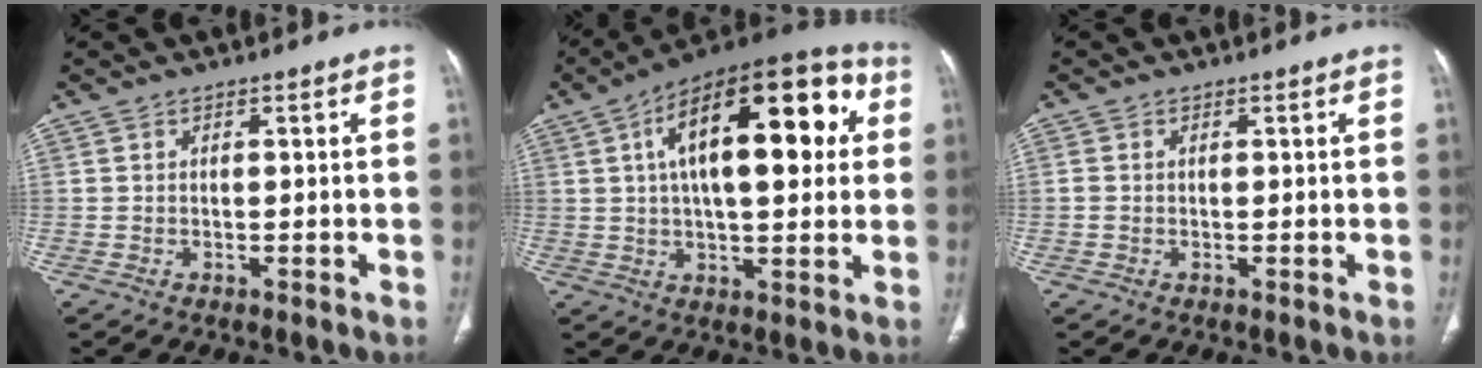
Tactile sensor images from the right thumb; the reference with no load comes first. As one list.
[{"total": 24.4, "force": [6.0, 10.7, 21.1], "torque": [-0.300, 0.025, 0.082]}, {"total": 0.7, "force": [0.0, 0.5, 0.5], "torque": [-0.015, 0.004, 0.002]}]